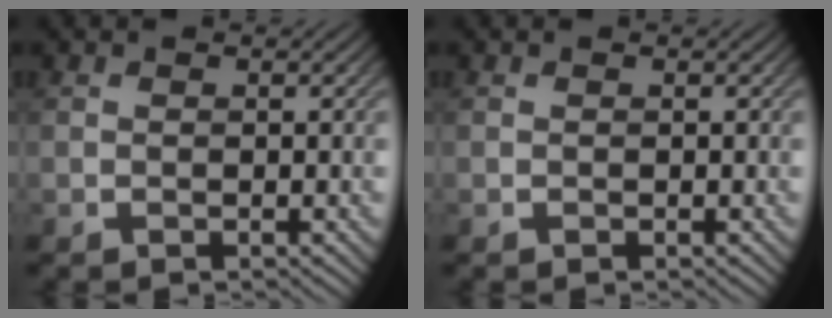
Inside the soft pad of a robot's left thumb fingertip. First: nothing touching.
{"total": 0.0}